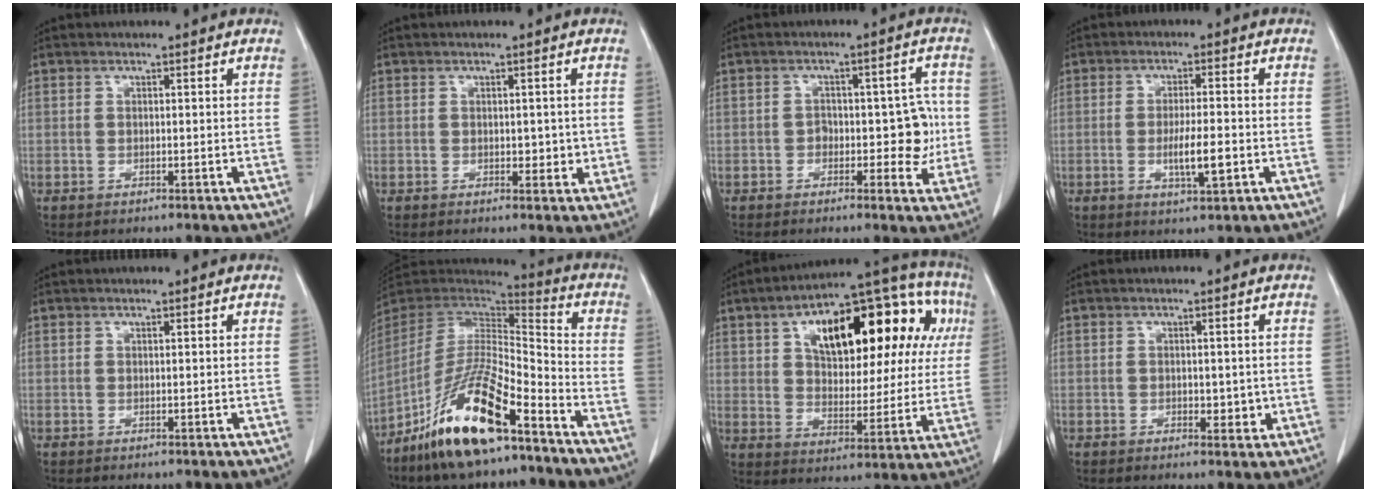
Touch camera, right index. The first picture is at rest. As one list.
[{"total": 2.6, "force": [-0.1, 1.6, 2.0], "torque": [-0.020, -0.001, 0.003]}, {"total": 6.1, "force": [-1.1, 3.4, 4.9], "torque": [-0.046, 0.020, -0.013]}, {"total": 5.6, "force": [-1.4, 0.7, 5.4], "torque": [-0.097, -0.007, -0.020]}, {"total": 0.0}, {"total": 17.4, "force": [-11.1, 3.3, 12.9], "torque": [-0.267, -0.018, -0.205]}, {"total": 25.5, "force": [8.7, 10.8, 21.4], "torque": [-0.315, 0.064, 0.129]}, {"total": 2.6, "force": [-0.5, 1.5, 2.1], "torque": [-0.027, 0.000, -0.001]}]